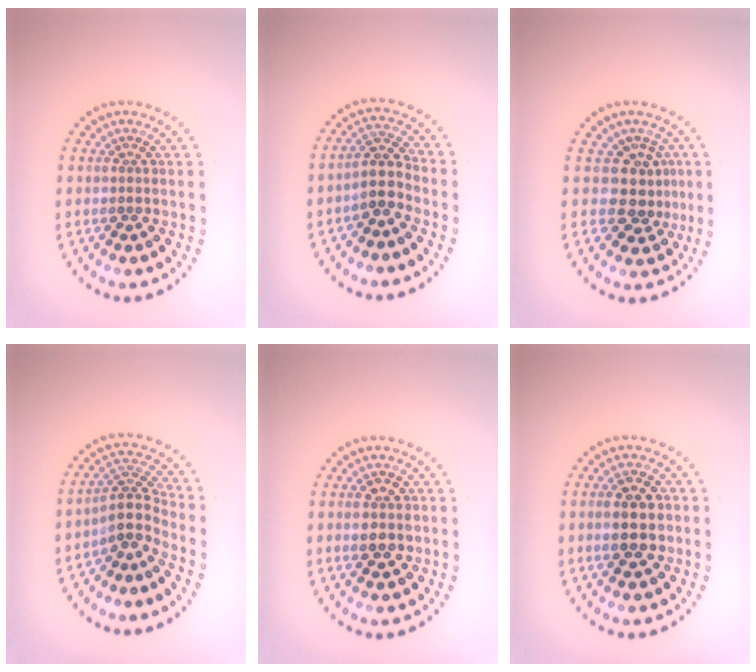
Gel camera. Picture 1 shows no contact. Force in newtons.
{"total": 2.9, "press": 2.4, "slide": 1.6}
{"total": 3.1, "press": 2.5, "slide": 1.9}
{"total": 3.6, "press": 2.7, "slide": 2.4}
{"total": 3.4, "press": 3.4, "slide": 0.1}
{"total": 4.5, "press": 4.5, "slide": 0.1}